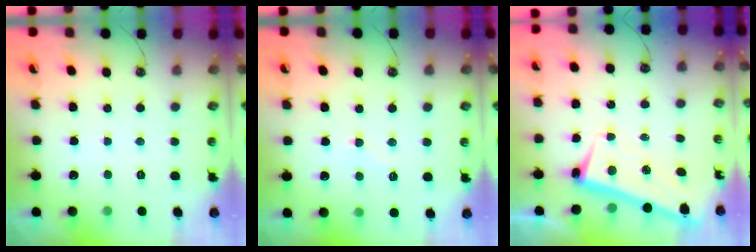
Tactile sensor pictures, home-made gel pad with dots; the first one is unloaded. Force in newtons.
{"total": 4.1, "press": 4.0, "slide": 0.9}
{"total": 2.7, "press": 2.6, "slide": 0.8}